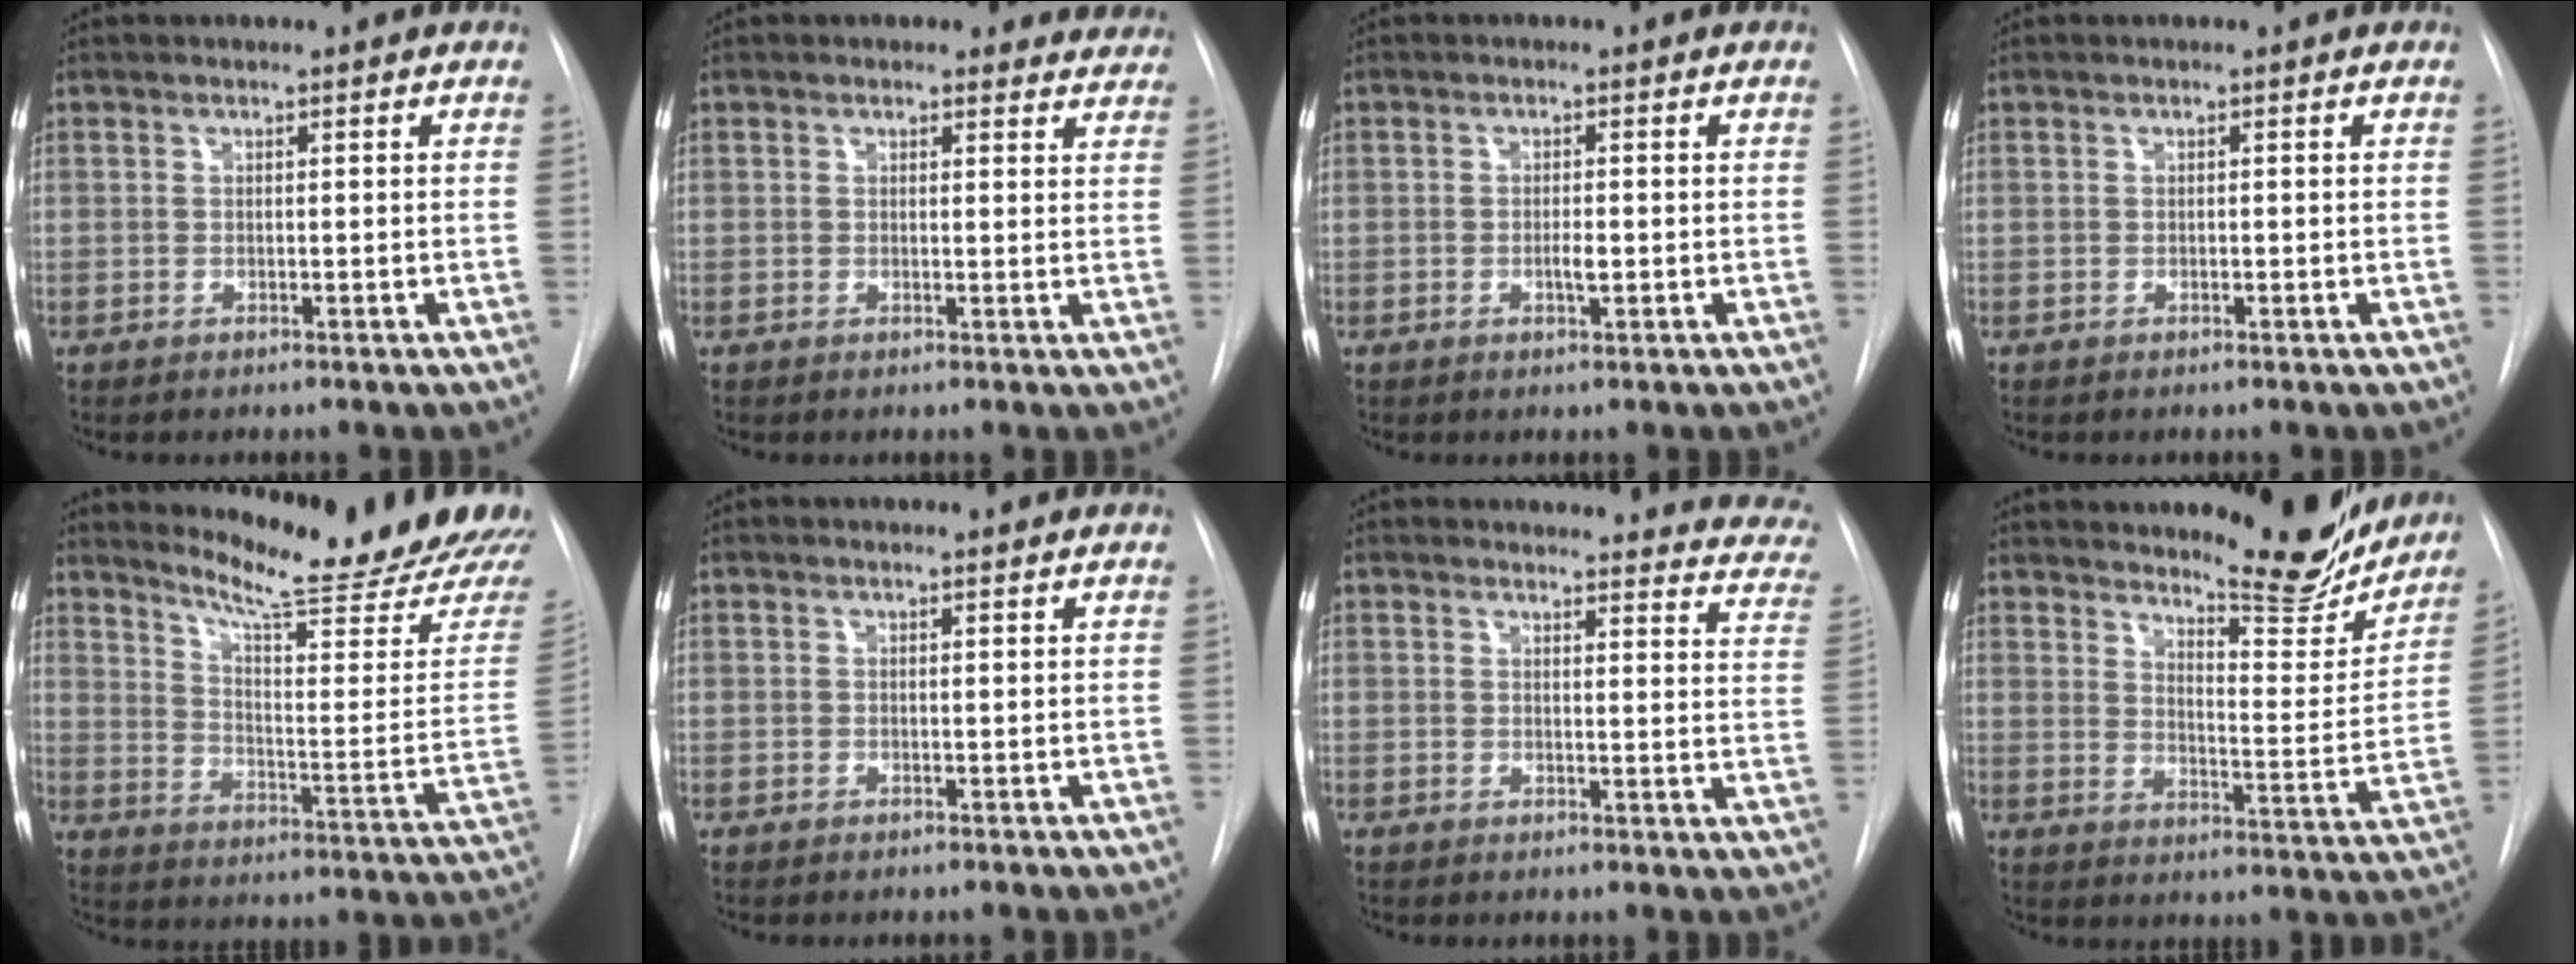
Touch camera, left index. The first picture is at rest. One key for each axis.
{"total": 5.9, "fx": 5.3, "fy": 2.5, "fz": 0.4, "tx": 0.028, "ty": -0.008, "tz": 0.032}
{"total": 1.7, "fx": -0.3, "fy": 0.4, "fz": 1.6, "tx": -0.028, "ty": 0.000, "tz": -0.006}
{"total": 0.0}
{"total": 21.4, "fx": 19.8, "fy": -0.4, "fz": 8.2, "tx": -0.128, "ty": -0.120, "tz": 0.254}
{"total": 1.0, "fx": 1.0, "fy": 0.1, "fz": 0.1, "tx": -0.009, "ty": 0.002, "tz": 0.013}
{"total": 16.7, "fx": 16.0, "fy": 3.5, "fz": 3.1, "tx": 0.001, "ty": -0.081, "tz": 0.143}
{"total": 19.9, "fx": 18.0, "fy": 3.7, "fz": 7.8, "tx": -0.096, "ty": -0.046, "tz": 0.232}